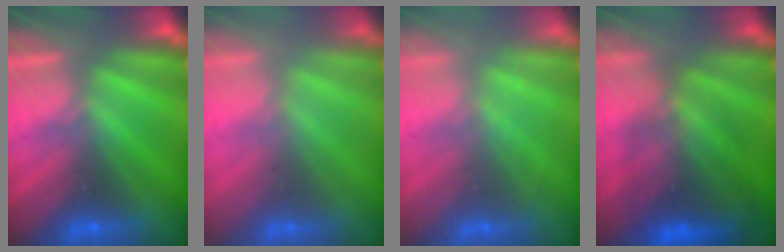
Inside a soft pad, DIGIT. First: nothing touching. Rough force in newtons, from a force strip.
{"total": 2.0}
{"total": 2.4}
{"total": 7.2}